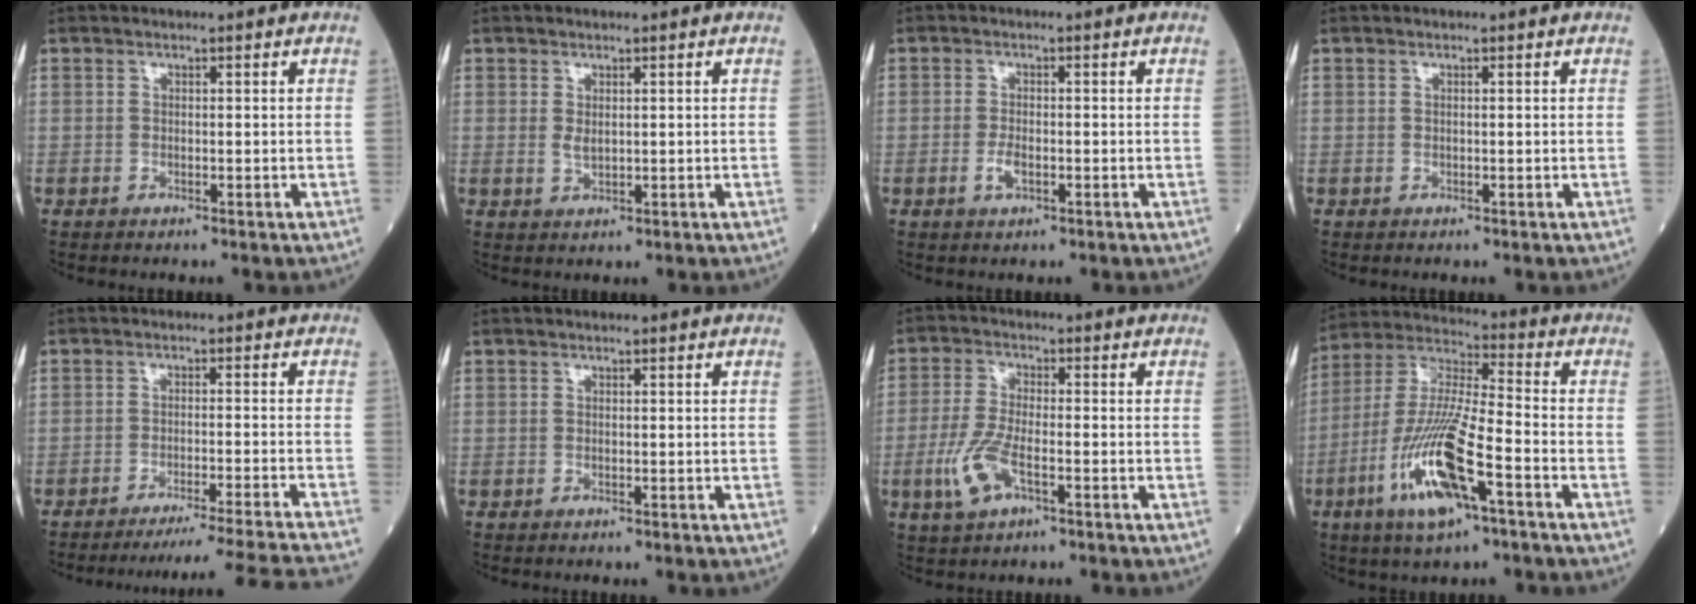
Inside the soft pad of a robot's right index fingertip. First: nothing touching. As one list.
[{"total": 1.3, "force": [0.4, 0.6, 1.0], "torque": [-0.018, -0.004, 0.010]}, {"total": 2.1, "force": [-0.8, 0.7, 1.8], "torque": [-0.044, -0.002, -0.014]}, {"total": 0.0}, {"total": 16.9, "force": [-15.8, -3.6, 5.0], "torque": [-0.039, -0.050, -0.213]}, {"total": 0.0}, {"total": 6.7, "force": [-2.6, 2.1, 5.9], "torque": [-0.140, -0.008, -0.051]}, {"total": 15.5, "force": [-6.6, 2.5, 13.9], "torque": [-0.291, -0.014, -0.121]}]